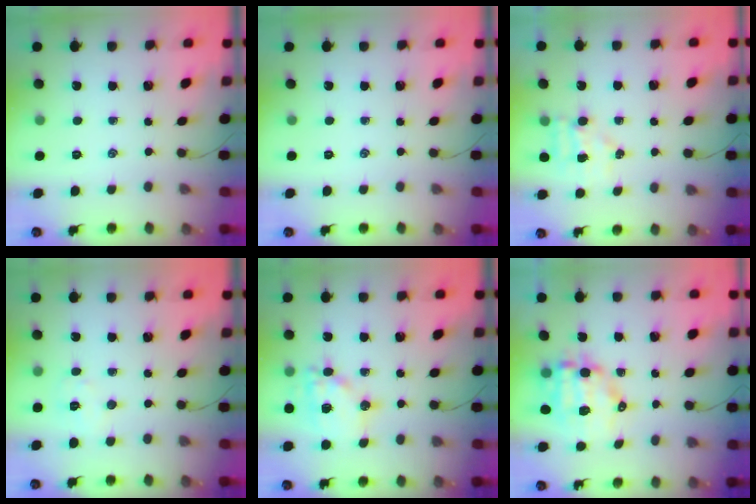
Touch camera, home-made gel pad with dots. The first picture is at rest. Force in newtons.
{"total": 0.0}
{"total": 4.5, "press": 4.5, "slide": 0.6}
{"total": 4.0, "press": 3.9, "slide": 0.9}
{"total": 15.0, "press": 14.7, "slide": 2.9}
{"total": 8.9, "press": 8.6, "slide": 2.1}